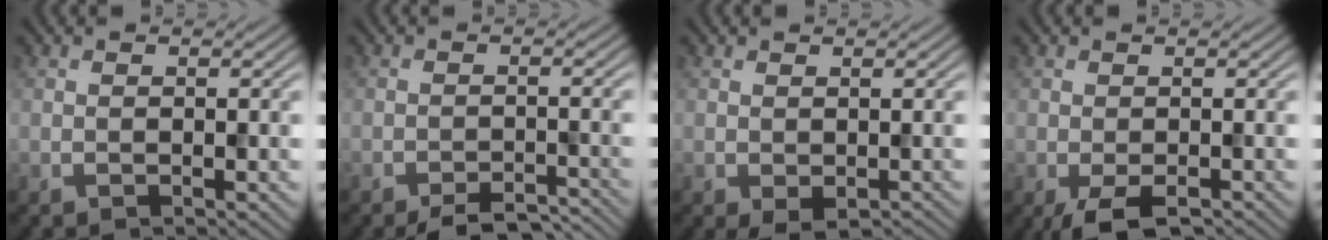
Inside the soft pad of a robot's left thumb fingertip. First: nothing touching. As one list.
[{"total": 5.1, "force": [-4.4, 1.1, 2.3], "torque": [-0.041, 0.001, -0.066]}, {"total": 2.1, "force": [-1.0, 1.1, 1.5], "torque": [-0.030, -0.010, -0.013]}, {"total": 4.4, "force": [-2.7, 2.1, 2.8], "torque": [-0.050, -0.010, -0.045]}]